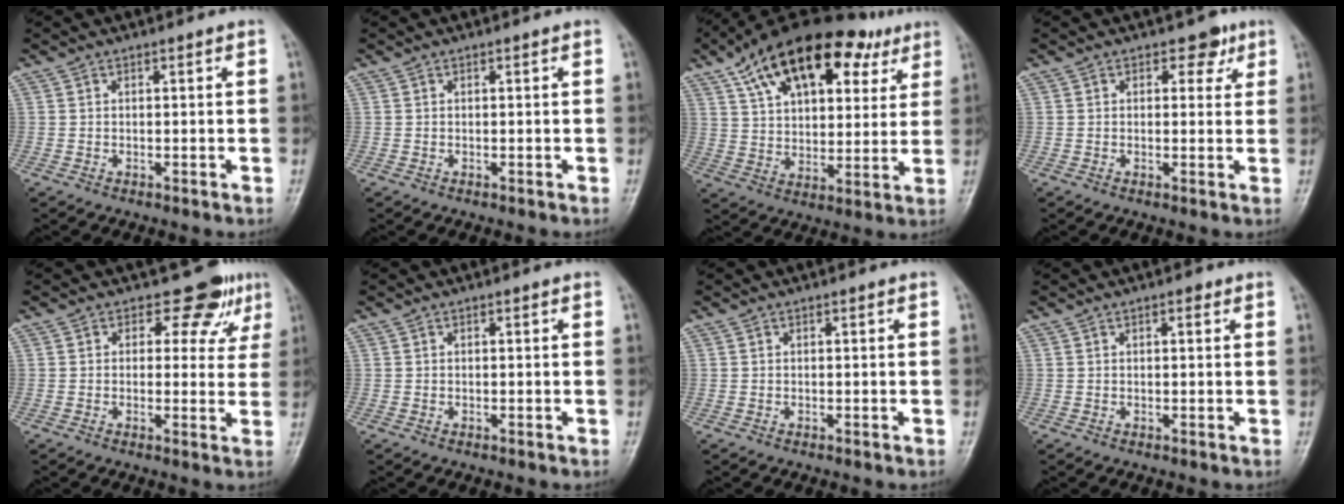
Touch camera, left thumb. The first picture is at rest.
{"total": 0.0}
{"total": 24.3, "force": [12.5, 12.9, 16.3], "torque": [-0.232, 0.001, 0.200]}
{"total": 3.4, "force": [1.7, 2.4, 1.7], "torque": [0.004, -0.004, 0.017]}
{"total": 6.1, "force": [3.8, 4.1, 2.5], "torque": [0.006, -0.017, 0.037]}
{"total": 0.0}
{"total": 0.0}
{"total": 1.3, "force": [0.6, 0.6, 1.0], "torque": [-0.012, 0.001, 0.005]}